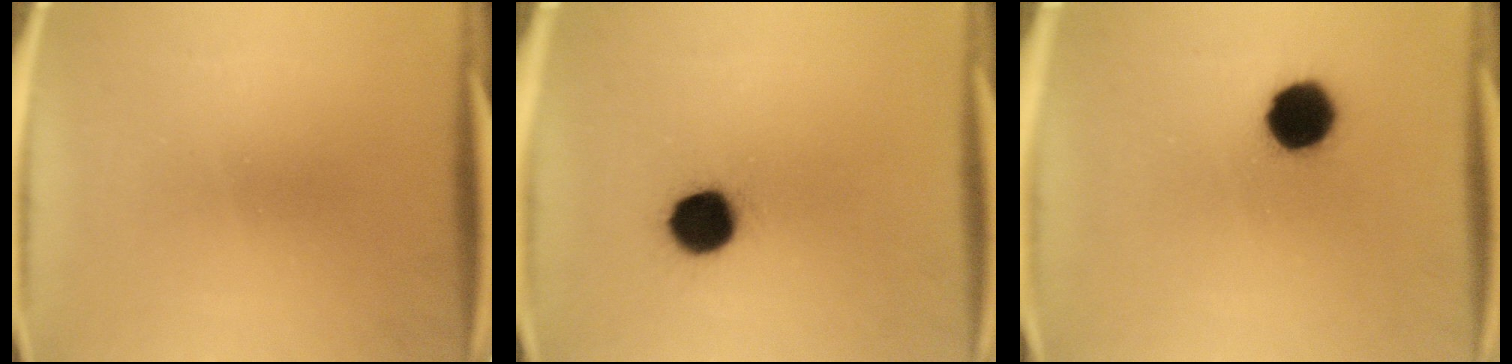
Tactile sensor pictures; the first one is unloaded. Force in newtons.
{"total": 10.4}
{"total": 10.3}